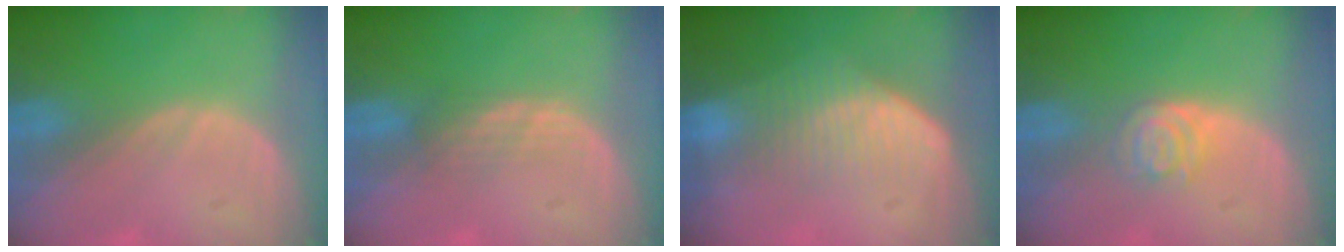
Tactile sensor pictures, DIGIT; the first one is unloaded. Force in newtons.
{"total": 2.5, "press": 2.3, "slide": 0.9}
{"total": 7.5, "press": 6.2, "slide": 4.1}
{"total": 4.0, "press": 3.6, "slide": 1.9}